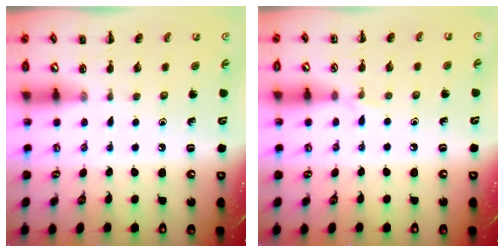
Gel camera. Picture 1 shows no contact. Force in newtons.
{"total": 3.8, "press": 3.5, "slide": 1.4}